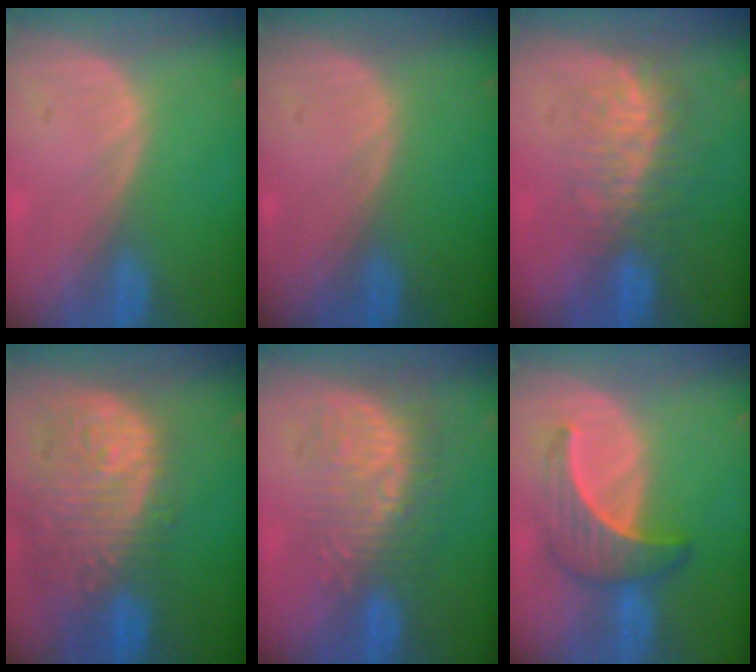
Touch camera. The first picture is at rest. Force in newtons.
{"total": 0.0}
{"total": 8.0, "press": 7.4, "slide": 3.0}
{"total": 13.6, "press": 11.4, "slide": 7.4}
{"total": 9.6, "press": 8.5, "slide": 4.4}
{"total": 6.6, "press": 6.3, "slide": 2.2}